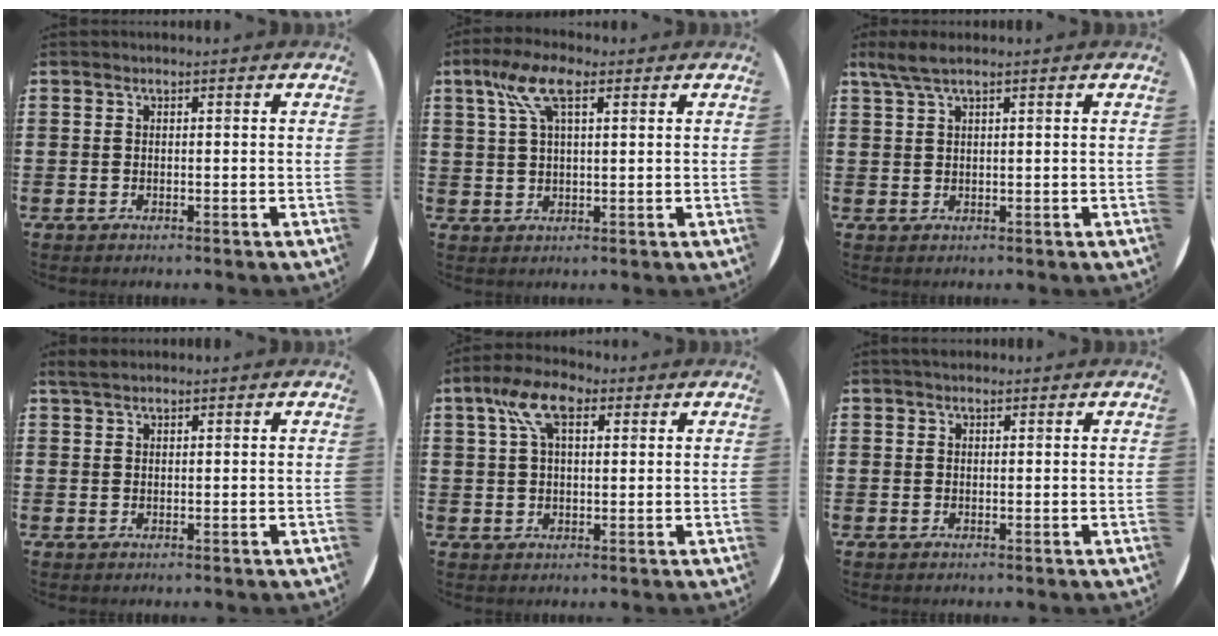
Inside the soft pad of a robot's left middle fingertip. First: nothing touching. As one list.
[{"total": 6.9, "force": [3.4, 2.7, 5.4], "torque": [-0.117, 0.012, 0.059]}, {"total": 2.6, "force": [1.8, 0.3, 1.9], "torque": [-0.039, 0.003, 0.033]}, {"total": 1.6, "force": [1.4, 0.4, 0.7], "torque": [-0.017, 0.004, 0.026]}, {"total": 7.5, "force": [3.6, 3.9, 5.2], "torque": [-0.107, 0.015, 0.065]}, {"total": 0.9, "force": [0.7, 0.4, 0.2], "torque": [-0.005, 0.004, 0.014]}]